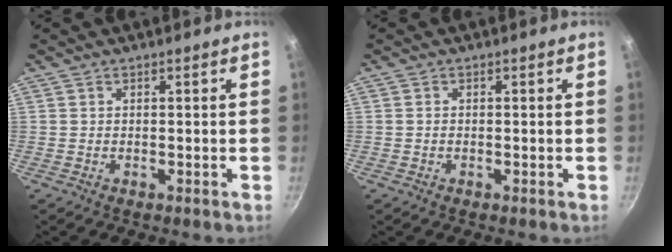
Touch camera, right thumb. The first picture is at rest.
{"total": 0.6, "force": [-0.2, 0.5, 0.3], "torque": [-0.004, 0.002, -0.005]}